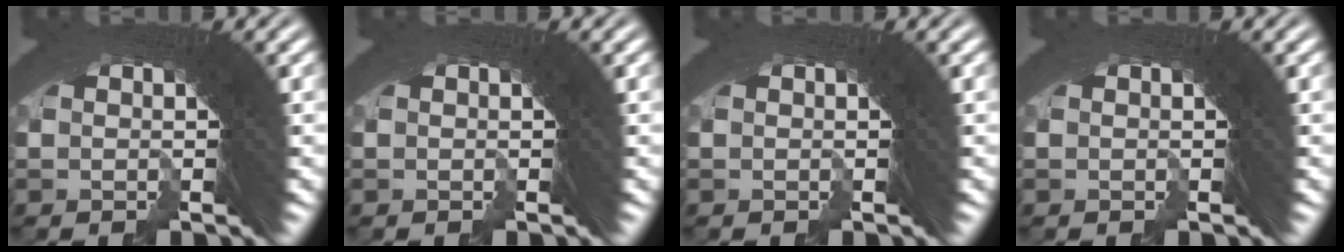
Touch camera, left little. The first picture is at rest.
{"total": 0.0}
{"total": 0.0}
{"total": 0.0}